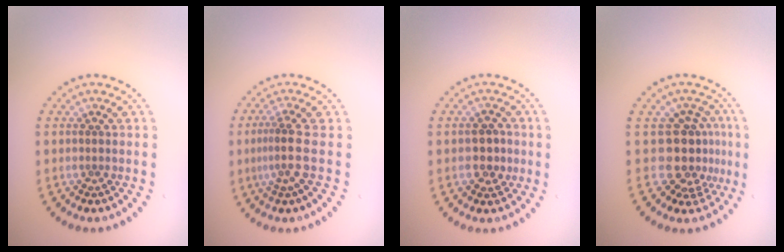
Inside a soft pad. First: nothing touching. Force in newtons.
{"total": 2.5, "press": 1.8, "slide": 1.7}
{"total": 2.3, "press": 2.2, "slide": 0.3}
{"total": 4.2, "press": 3.1, "slide": 2.8}